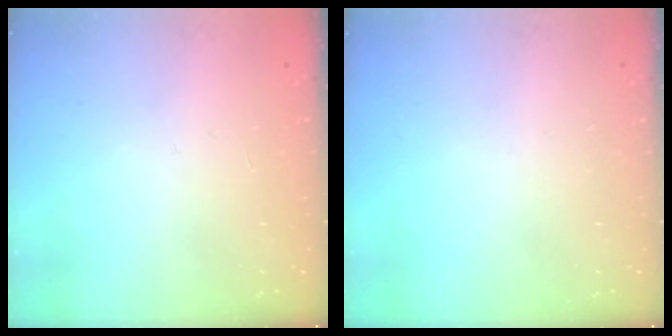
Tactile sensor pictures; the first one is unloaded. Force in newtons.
{"total": 0.0}